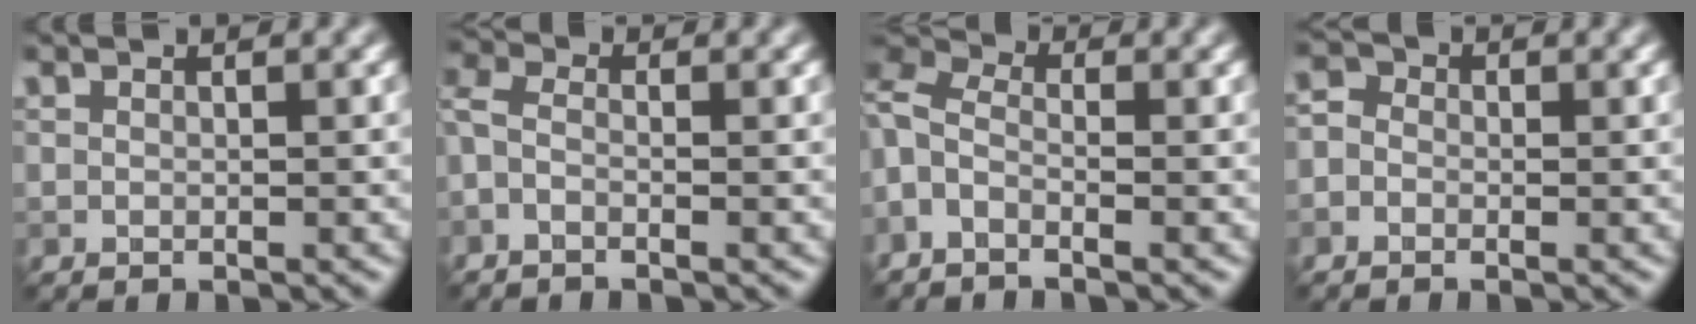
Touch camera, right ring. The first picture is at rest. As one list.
[{"total": 2.5, "force": [-0.9, 1.5, 1.7], "torque": [-0.038, 0.002, -0.028]}, {"total": 4.5, "force": [-1.3, 2.6, 3.4], "torque": [-0.078, 0.011, -0.034]}, {"total": 1.8, "force": [-0.4, 1.5, 0.8], "torque": [-0.009, 0.004, -0.024]}]